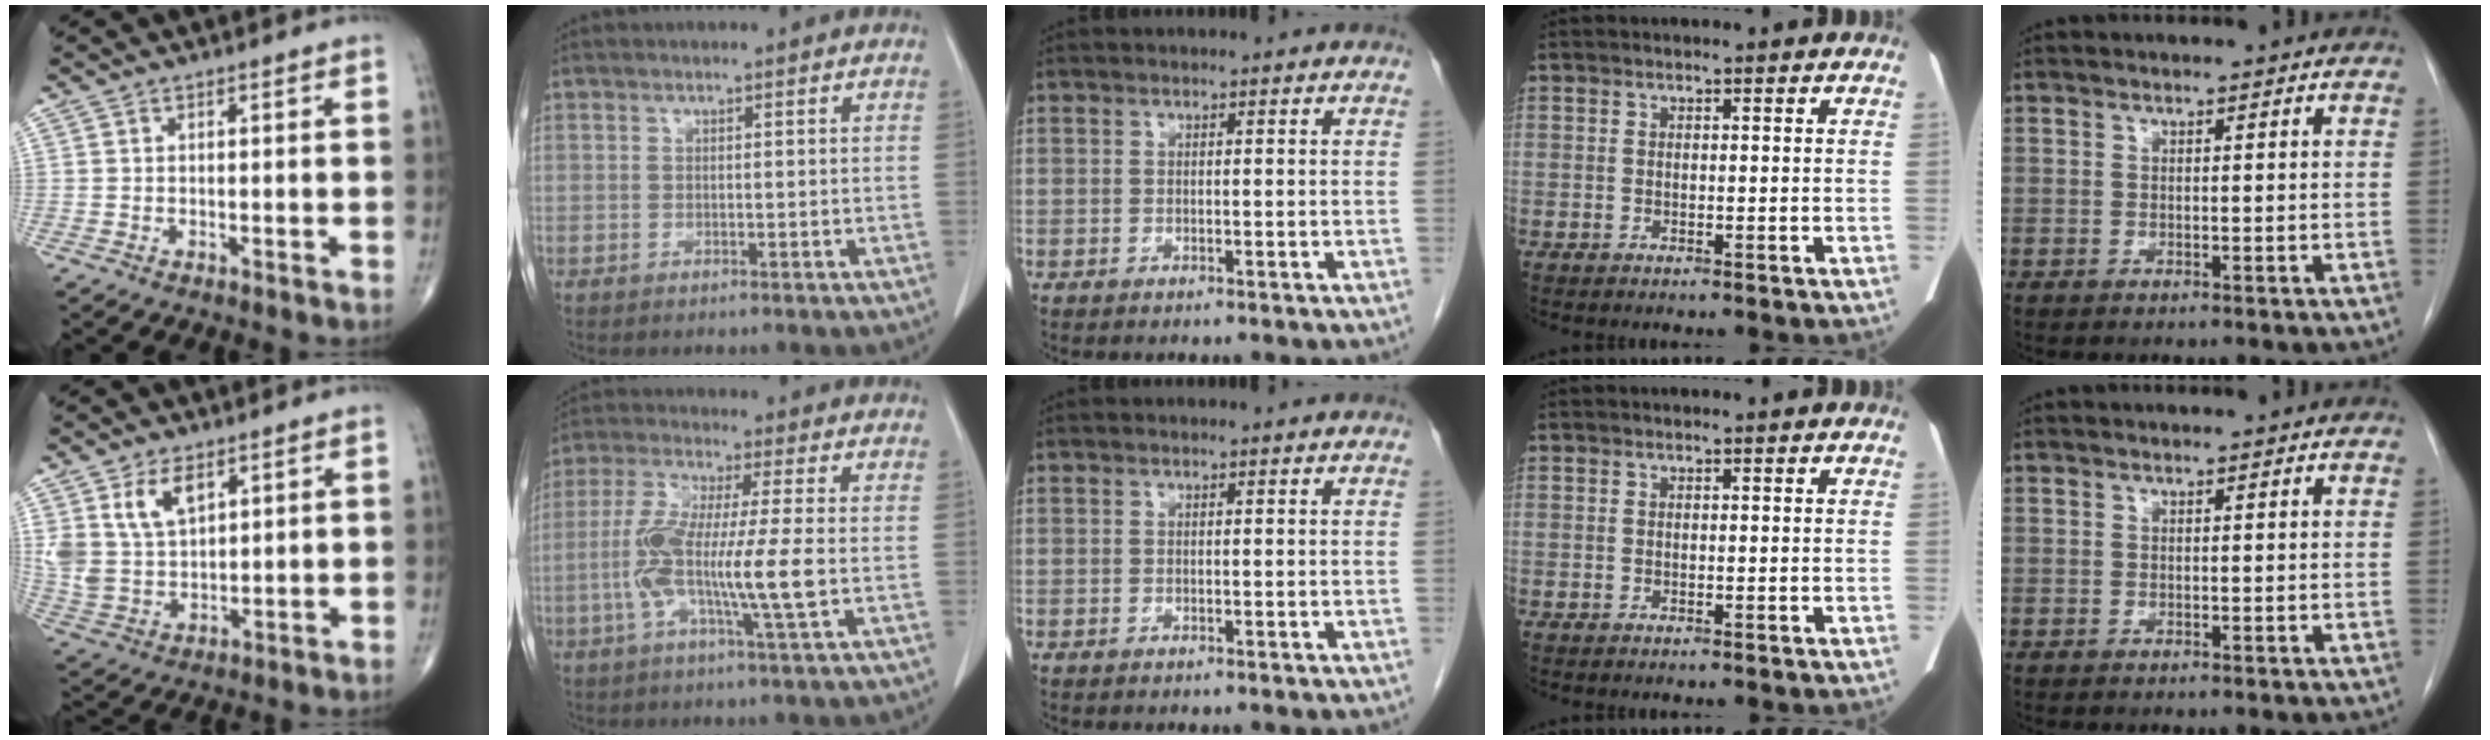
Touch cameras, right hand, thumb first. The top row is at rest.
{"thumb": {"total": 9.6, "force": [4.6, 5.7, 6.2], "torque": [-0.109, -0.019, 0.101]}, "index": {"total": 12.1, "force": [-1.8, 0.3, 11.9], "torque": [-0.233, -0.007, -0.042]}}